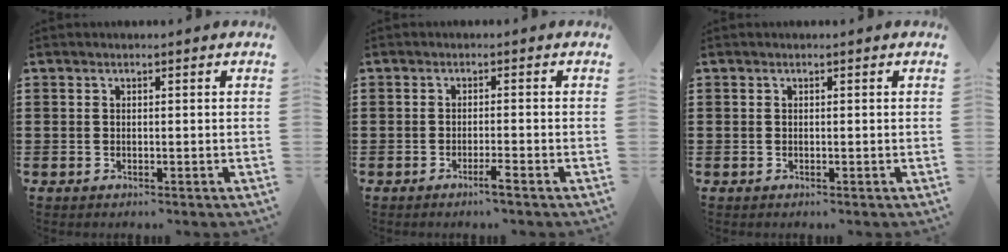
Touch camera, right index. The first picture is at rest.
{"total": 2.1, "force": [-1.5, -0.1, 1.5], "torque": [-0.025, -0.002, -0.026]}
{"total": 0.0}